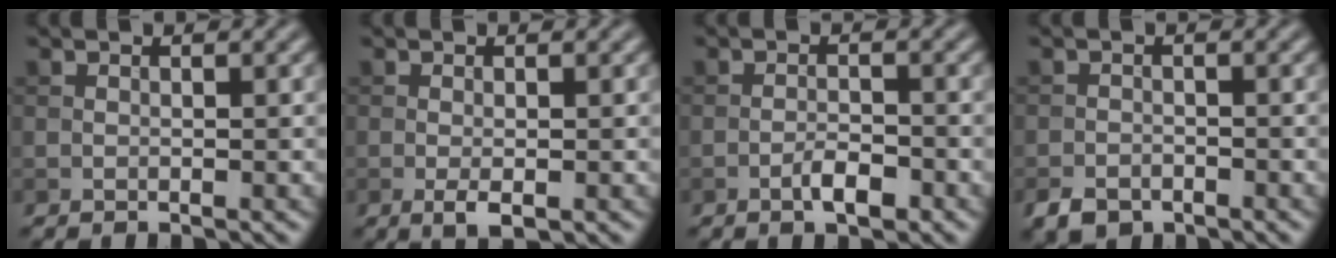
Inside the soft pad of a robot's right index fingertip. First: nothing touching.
{"total": 1.8, "force": [-0.6, 0.6, 1.6], "torque": [-0.031, -0.006, -0.009]}
{"total": 2.4, "force": [-1.3, 0.8, 1.8], "torque": [-0.031, 0.004, -0.025]}
{"total": 2.4, "force": [-1.7, 1.5, 0.9], "torque": [-0.013, -0.003, -0.037]}